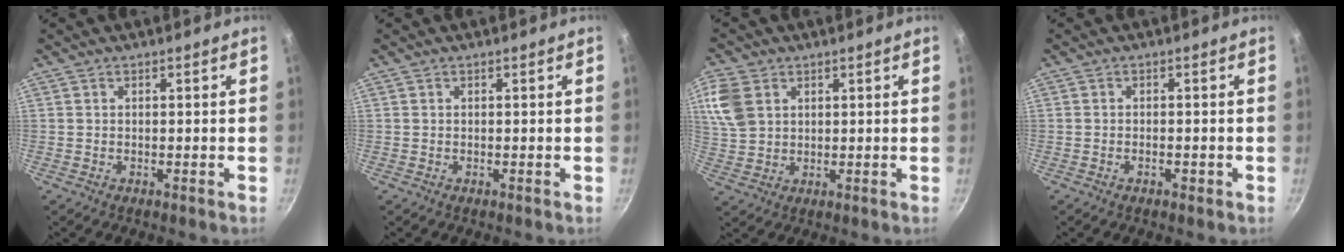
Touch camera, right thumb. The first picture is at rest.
{"total": 0.0}
{"total": 9.2, "force": [3.4, 6.7, 5.2], "torque": [-0.102, -0.006, 0.069]}
{"total": 1.4, "force": [-0.7, 0.7, 1.0], "torque": [-0.019, 0.004, -0.014]}